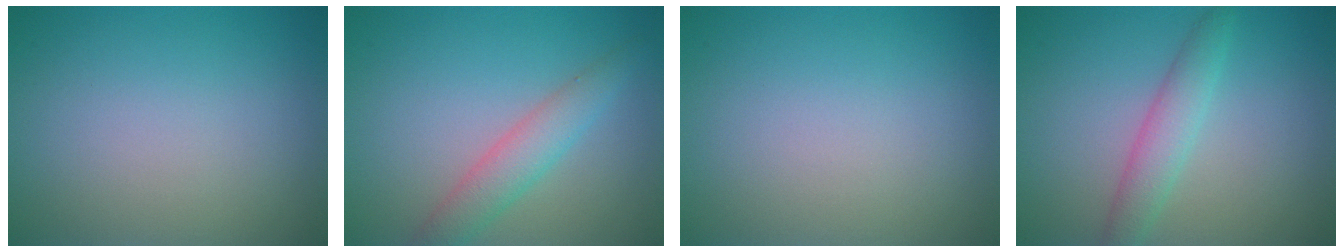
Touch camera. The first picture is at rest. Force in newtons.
{"total": 3.1, "press": 3.1, "slide": 0.1}
{"total": 0.0}
{"total": 2.8, "press": 2.8, "slide": 0.2}